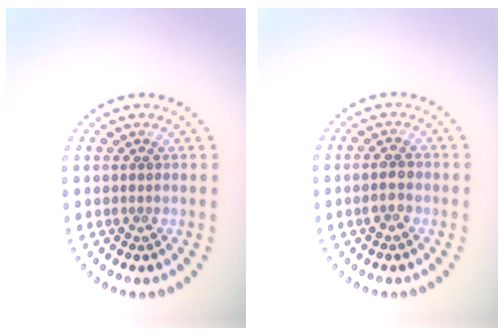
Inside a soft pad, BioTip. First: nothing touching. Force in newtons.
{"total": 1.8, "press": 1.8, "slide": 0.0}